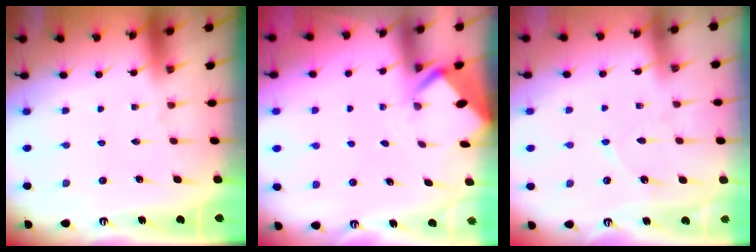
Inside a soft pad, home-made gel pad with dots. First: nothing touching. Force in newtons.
{"total": 2.7, "press": 2.7, "slide": 0.1}
{"total": 5.3, "press": 5.3, "slide": 0.4}